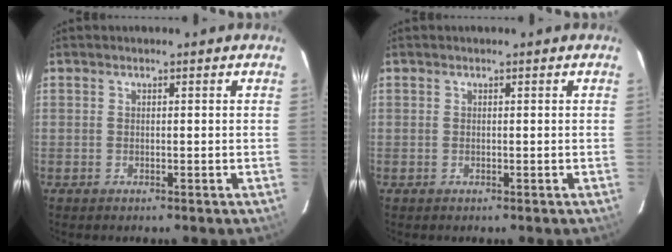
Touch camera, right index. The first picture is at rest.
{"total": 0.0}